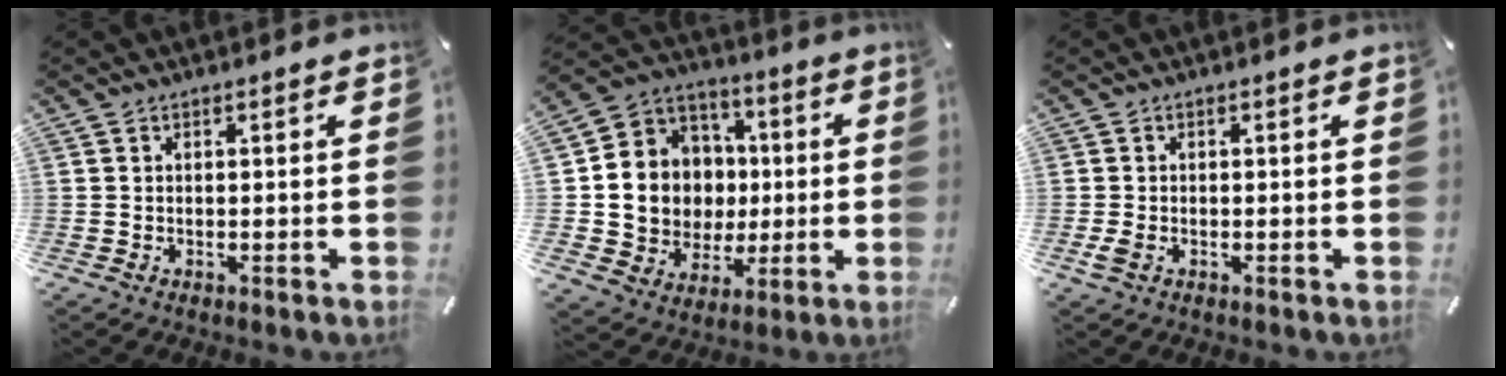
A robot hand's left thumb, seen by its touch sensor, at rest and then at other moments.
{"total": 13.3, "force": [-0.2, 13.1, 2.2], "torque": [-0.043, -0.012, 0.020]}
{"total": 1.7, "force": [-0.6, 1.1, 1.2], "torque": [-0.034, -0.005, -0.013]}